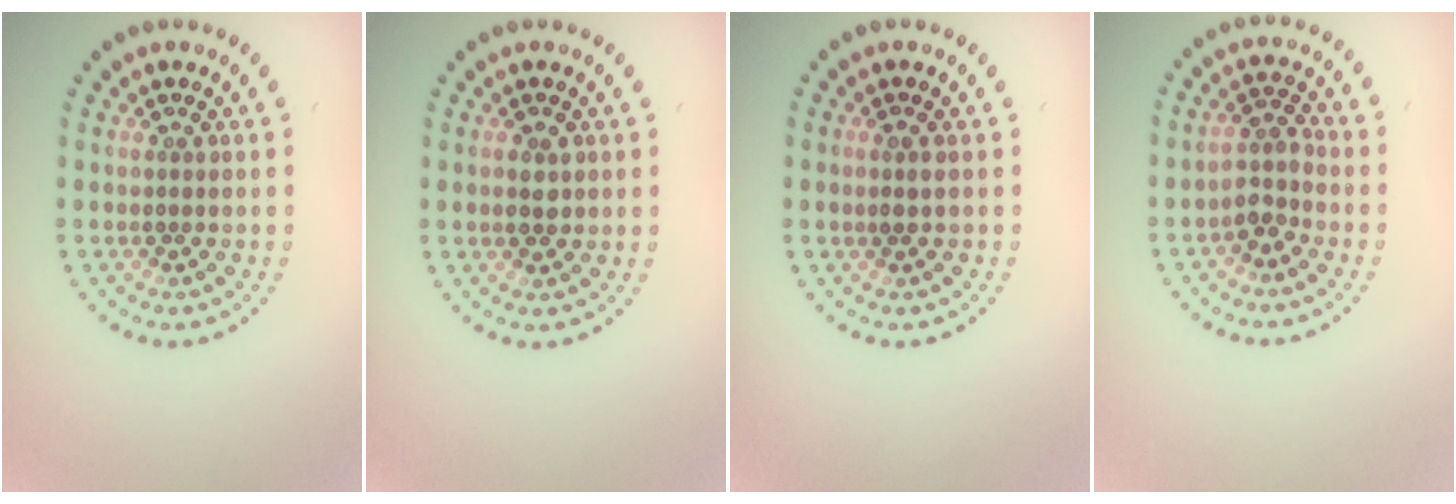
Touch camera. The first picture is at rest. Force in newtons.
{"total": 1.6, "press": 1.6, "slide": 0.2}
{"total": 0.9, "press": 0.8, "slide": 0.4}
{"total": 2.2, "press": 1.8, "slide": 1.2}